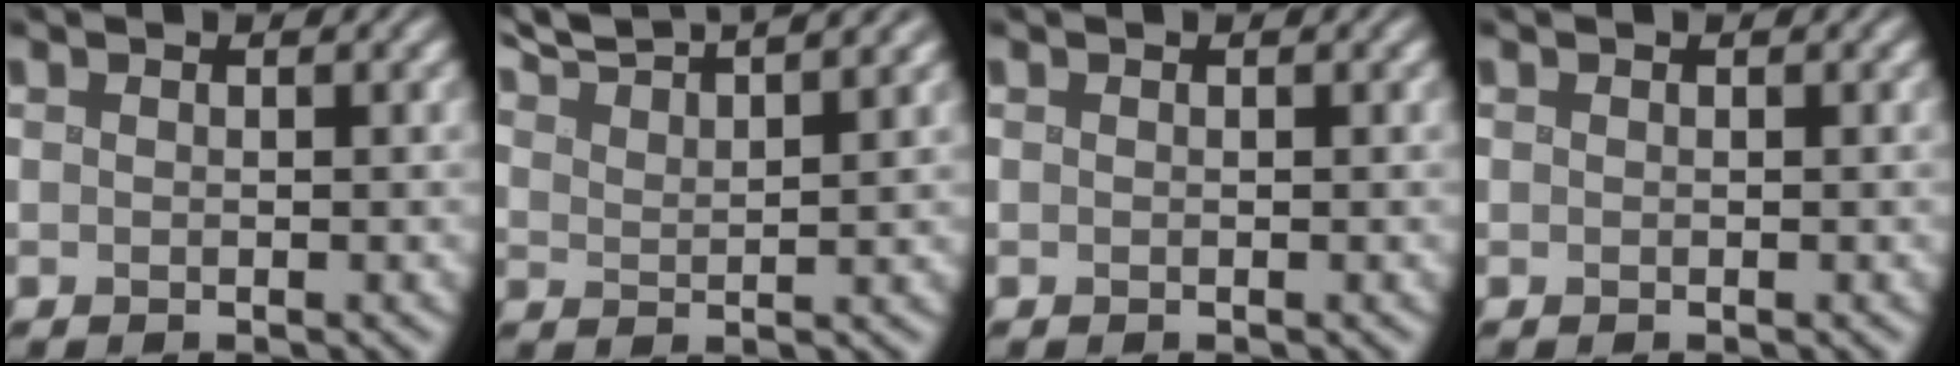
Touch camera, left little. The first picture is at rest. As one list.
[{"total": 6.5, "force": [6.0, 0.5, 2.5], "torque": [-0.048, 0.017, 0.094]}, {"total": 0.0}, {"total": 0.0}]